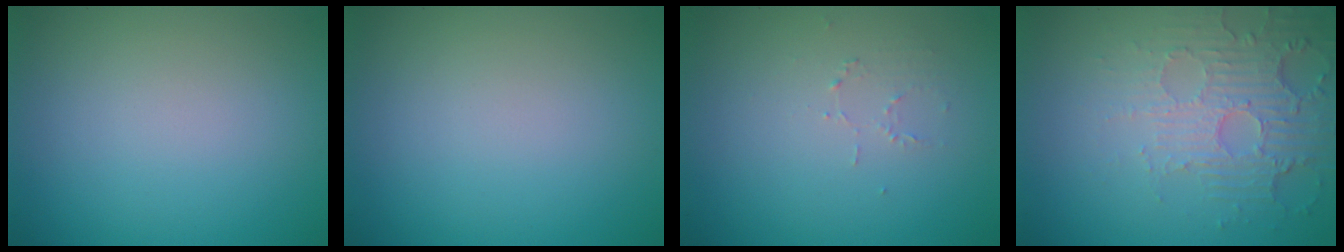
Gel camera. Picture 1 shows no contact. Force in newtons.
{"total": 0.0}
{"total": 0.7, "press": 0.4, "slide": 0.6}
{"total": 5.6, "press": 3.6, "slide": 4.4}